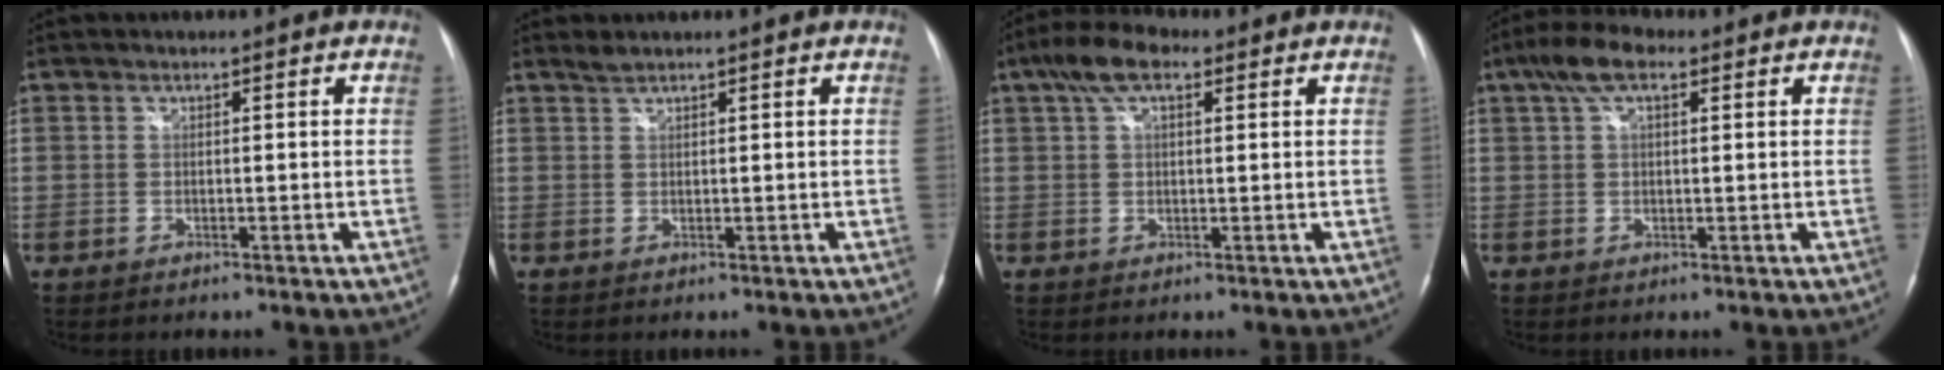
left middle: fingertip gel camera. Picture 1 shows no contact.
{"total": 1.1, "force": [1.1, 0.0, 0.3], "torque": [-0.009, 0.005, 0.025]}
{"total": 6.3, "force": [3.3, 2.5, 4.7], "torque": [-0.098, 0.029, 0.059]}
{"total": 5.7, "force": [3.0, 2.3, 4.3], "torque": [-0.092, 0.028, 0.055]}